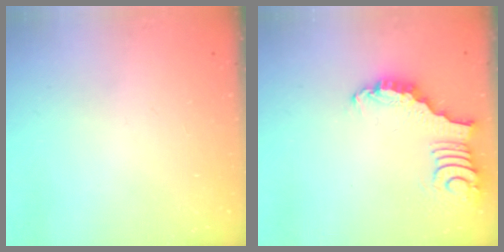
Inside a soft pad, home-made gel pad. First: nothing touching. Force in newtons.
{"total": 3.4, "press": 3.4, "slide": 0.4}